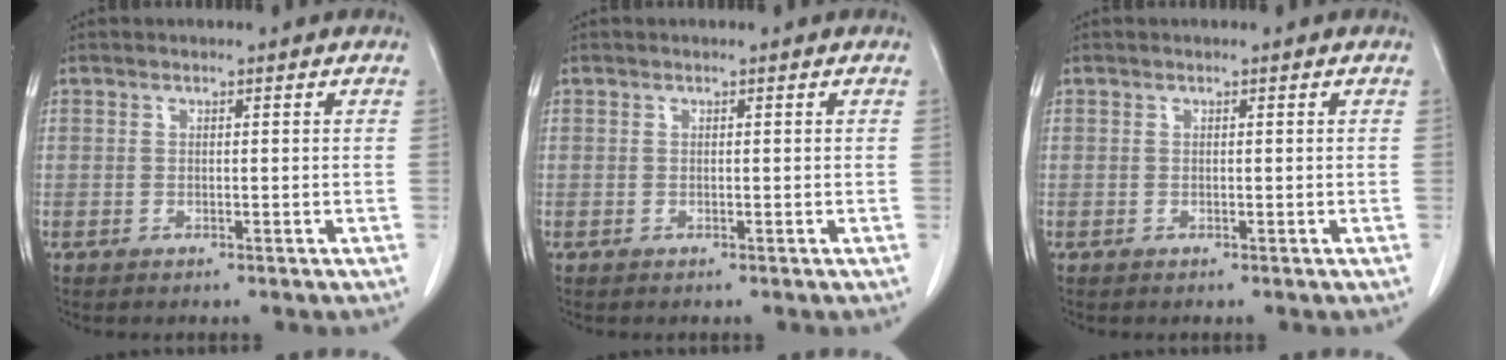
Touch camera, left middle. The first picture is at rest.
{"total": 0.0}
{"total": 0.0}